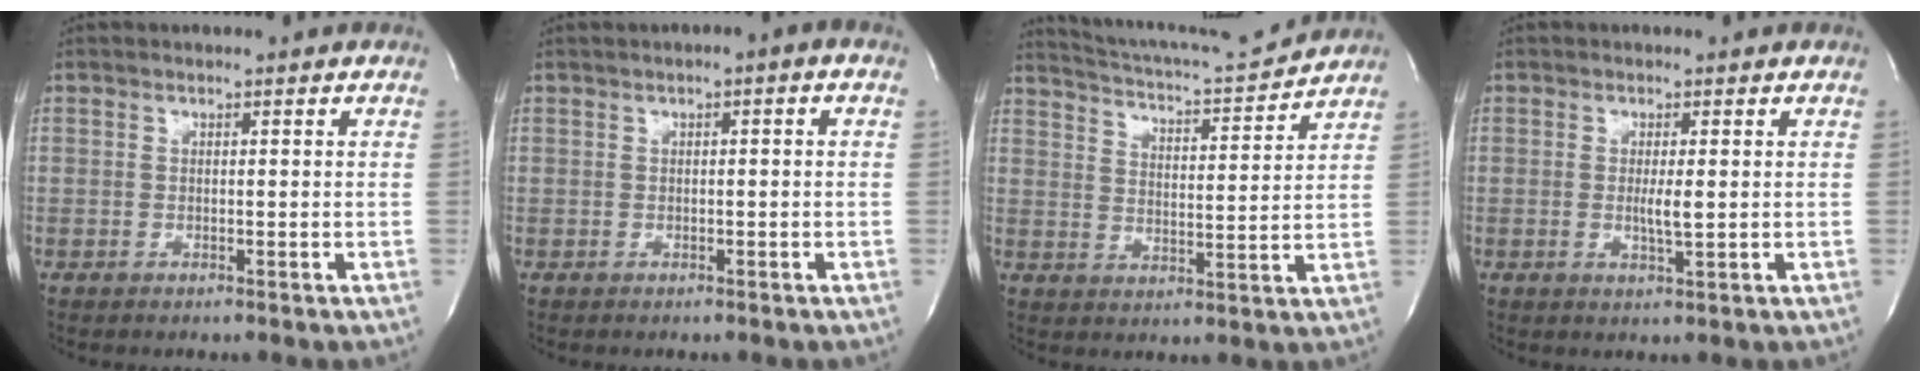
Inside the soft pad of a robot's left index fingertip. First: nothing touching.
{"total": 1.5, "force": [0.3, 0.3, 1.5], "torque": [-0.019, 0.006, 0.002]}
{"total": 12.9, "force": [12.5, 0.0, 2.9], "torque": [-0.054, -0.013, 0.184]}
{"total": 2.3, "force": [0.0, 0.1, 2.3], "torque": [-0.045, -0.006, 0.000]}